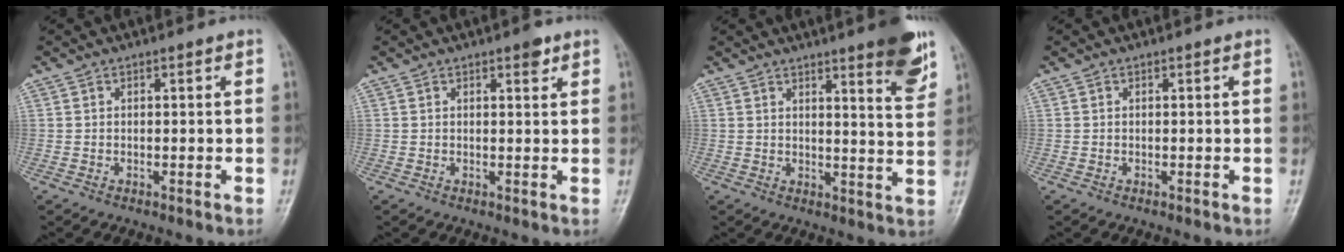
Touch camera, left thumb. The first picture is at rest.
{"total": 2.1, "force": [1.4, 0.8, 1.4], "torque": [-0.015, -0.007, 0.018]}
{"total": 9.1, "force": [5.8, 1.3, 6.9], "torque": [-0.071, -0.035, 0.072]}
{"total": 0.0}